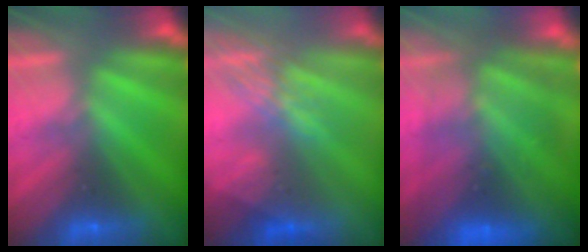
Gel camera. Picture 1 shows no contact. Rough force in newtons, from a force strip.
{"total": 2.9}
{"total": 7.6}